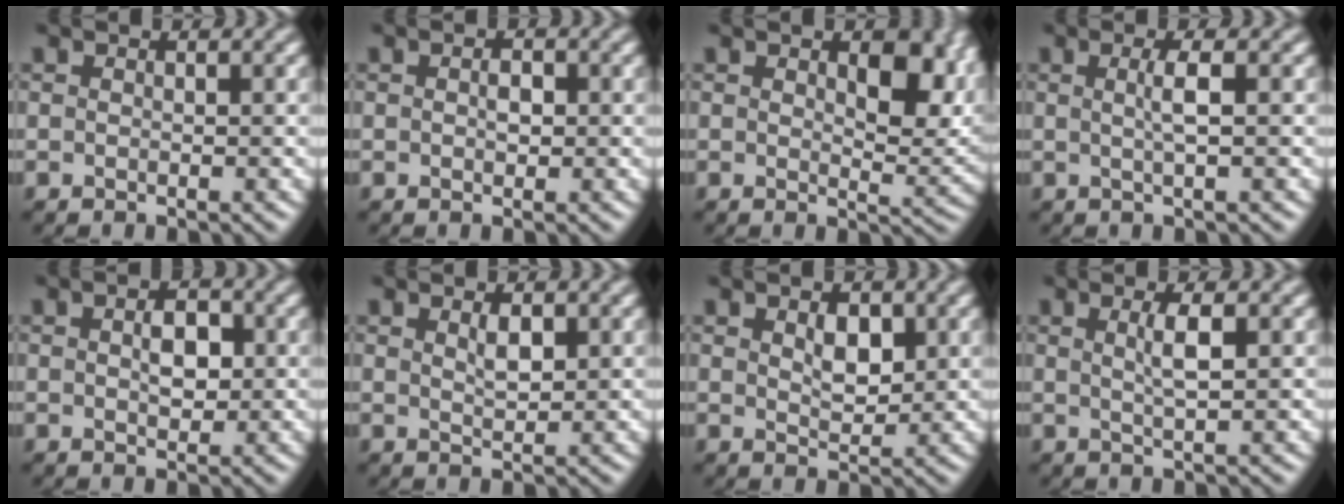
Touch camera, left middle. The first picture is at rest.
{"total": 1.3, "force": [0.1, 0.7, 1.0], "torque": [-0.016, 0.002, 0.000]}
{"total": 6.4, "force": [1.9, 3.2, 5.2], "torque": [-0.072, -0.007, 0.035]}
{"total": 2.1, "force": [0.2, 0.4, 2.1], "torque": [-0.040, 0.004, 0.001]}
{"total": 2.7, "force": [0.3, 1.6, 2.2], "torque": [-0.038, 0.003, 0.005]}
{"total": 1.6, "force": [0.8, 0.5, 1.3], "torque": [-0.026, -0.001, 0.015]}
{"total": 2.5, "force": [0.9, 1.4, 1.9], "torque": [-0.033, -0.002, 0.017]}
{"total": 2.4, "force": [0.6, 0.5, 2.2], "torque": [-0.038, 0.002, 0.008]}